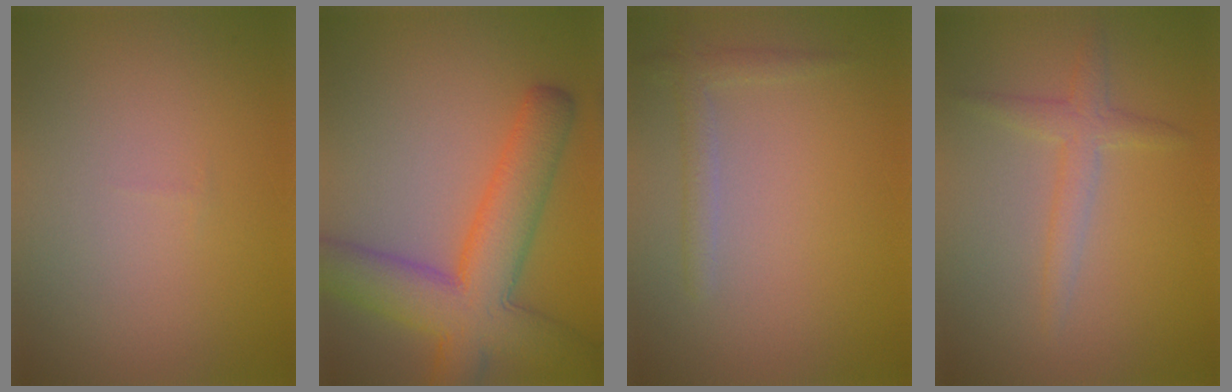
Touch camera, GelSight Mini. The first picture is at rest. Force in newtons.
{"total": 9.1, "press": 9.1, "slide": 0.4}
{"total": 1.7, "press": 1.6, "slide": 0.1}
{"total": 2.3, "press": 2.3, "slide": 0.1}